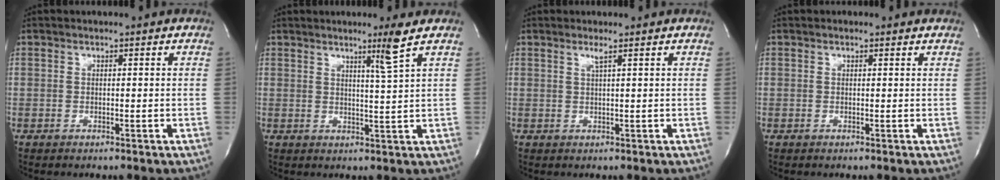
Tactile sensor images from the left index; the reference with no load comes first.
{"total": 3.7, "force": [2.3, -1.7, 2.3], "torque": [-0.046, -0.019, 0.046]}
{"total": 1.3, "force": [0.7, -0.5, 1.0], "torque": [-0.031, -0.008, 0.018]}
{"total": 0.5, "force": [0.3, 0.4, 0.0], "torque": [0.000, 0.007, 0.004]}